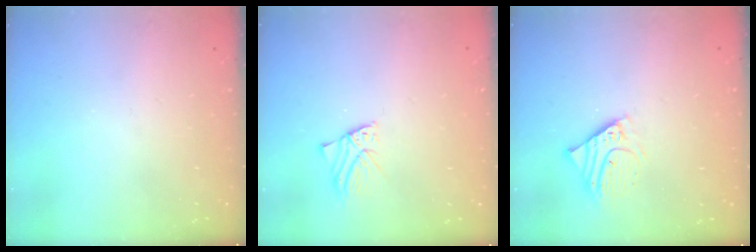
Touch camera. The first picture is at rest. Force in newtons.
{"total": 1.7, "press": 1.7, "slide": 0.2}
{"total": 5.6, "press": 5.6, "slide": 0.5}